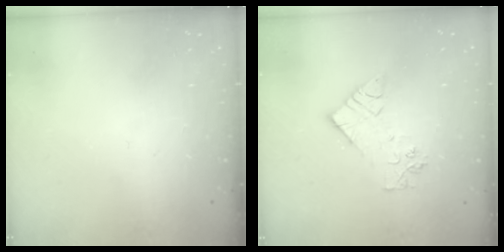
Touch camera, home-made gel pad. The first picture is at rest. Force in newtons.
{"total": 10.2, "press": 10.1, "slide": 0.9}